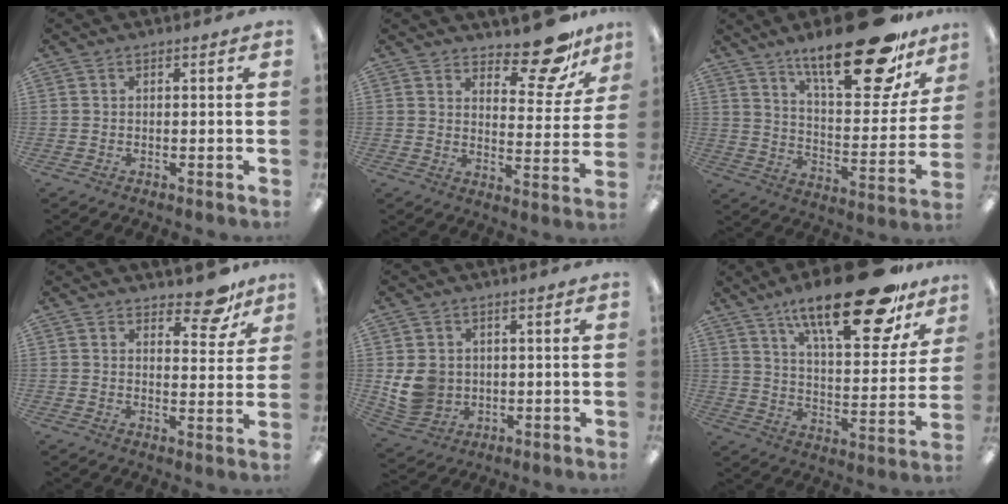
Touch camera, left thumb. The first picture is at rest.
{"total": 13.3, "force": [10.7, 4.5, 6.4], "torque": [-0.072, -0.081, 0.184]}
{"total": 26.0, "force": [18.2, 8.3, 16.5], "torque": [-0.238, -0.113, 0.295]}
{"total": 8.9, "force": [6.9, 3.5, 4.5], "torque": [-0.042, -0.046, 0.115]}
{"total": 7.9, "force": [0.7, 7.1, 3.3], "torque": [-0.075, 0.009, 0.018]}
{"total": 25.2, "force": [17.8, 7.5, 16.2], "torque": [-0.240, -0.112, 0.287]}